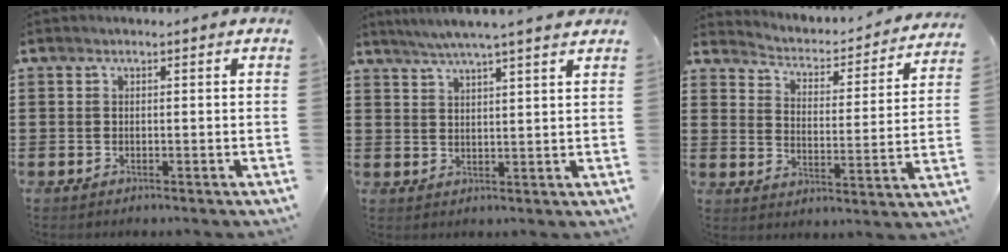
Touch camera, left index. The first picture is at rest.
{"total": 4.4, "force": [4.0, -0.6, 1.9], "torque": [-0.048, -0.013, 0.070]}
{"total": 2.2, "force": [2.1, 0.6, 0.3], "torque": [-0.024, -0.028, 0.023]}